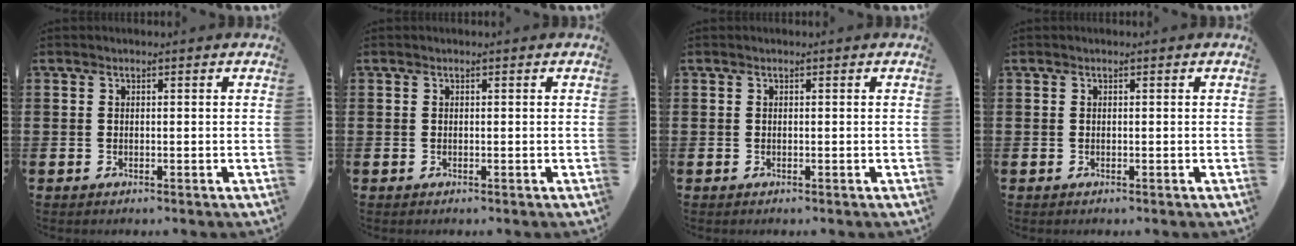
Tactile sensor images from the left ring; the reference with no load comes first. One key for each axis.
{"total": 0.0}
{"total": 0.0}
{"total": 0.0}